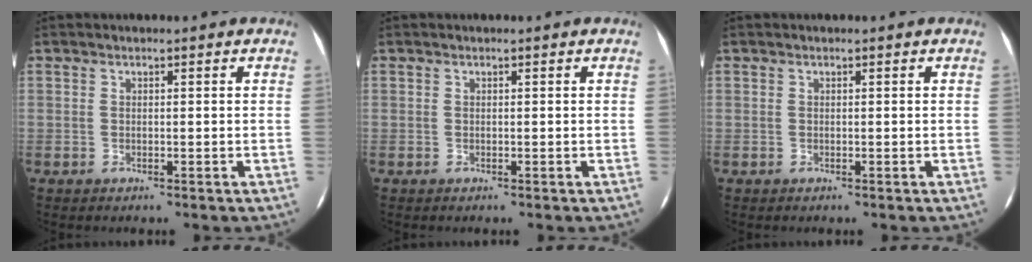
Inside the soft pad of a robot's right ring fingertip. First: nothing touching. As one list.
[{"total": 0.0}, {"total": 0.0}]